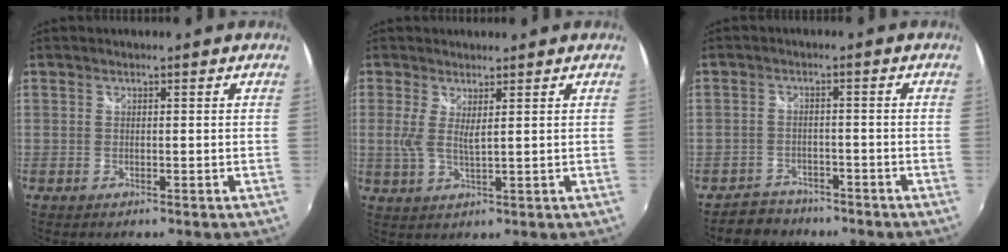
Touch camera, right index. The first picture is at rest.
{"total": 3.5, "force": [1.3, 0.5, 3.2], "torque": [-0.065, -0.007, 0.019]}
{"total": 5.0, "force": [-4.0, 3.0, -0.1], "torque": [-0.014, 0.018, -0.067]}